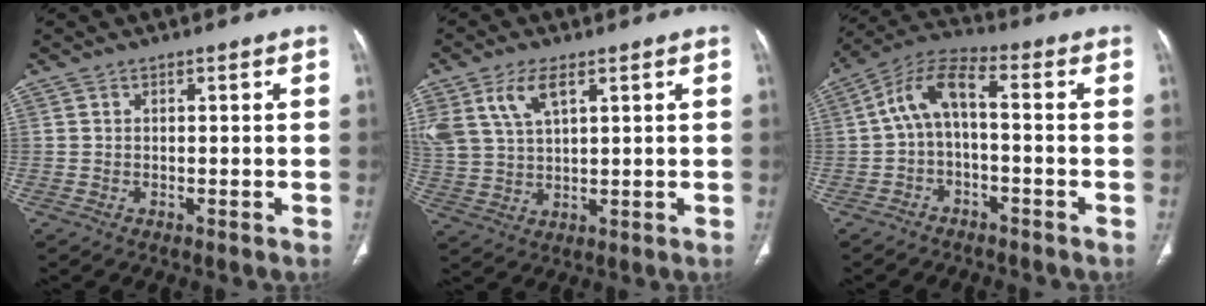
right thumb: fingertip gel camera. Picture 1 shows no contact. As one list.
[{"total": 9.8, "force": [4.9, 5.0, 6.9], "torque": [-0.150, -0.008, 0.106]}, {"total": 8.3, "force": [-1.1, 3.6, 7.4], "torque": [-0.142, 0.043, -0.029]}]